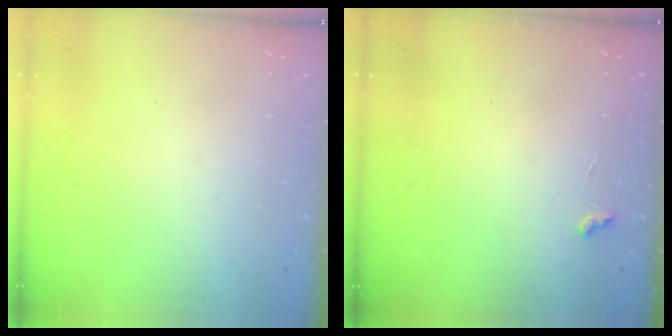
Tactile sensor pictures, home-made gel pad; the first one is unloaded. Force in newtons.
{"total": 2.3, "press": 2.3, "slide": 0.5}